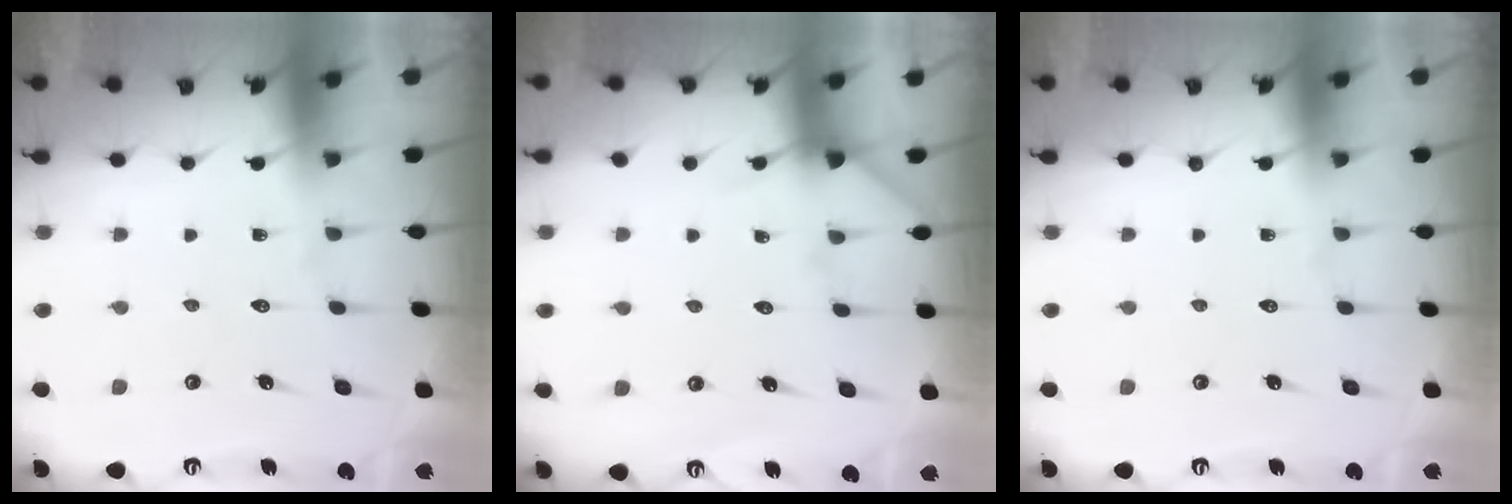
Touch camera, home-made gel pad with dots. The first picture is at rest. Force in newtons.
{"total": 4.4, "press": 4.3, "slide": 0.6}
{"total": 0.0}